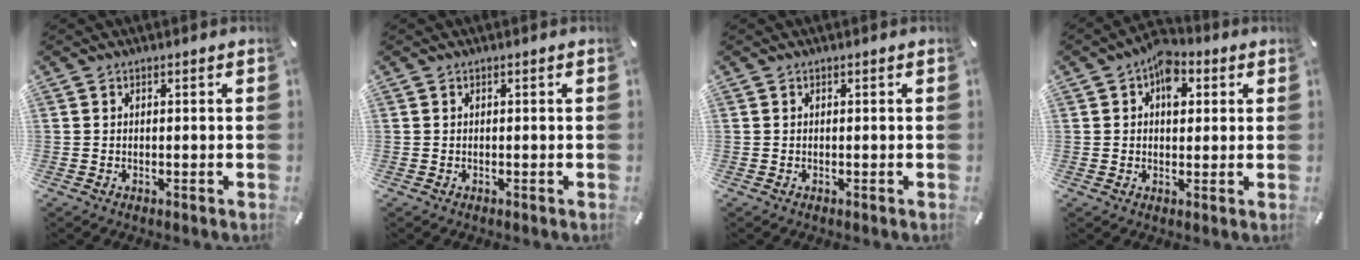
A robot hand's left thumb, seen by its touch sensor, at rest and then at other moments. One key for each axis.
{"total": 0.0}
{"total": 0.0}
{"total": 7.1, "fx": 2.4, "fy": 4.9, "fz": 4.5, "tx": -0.047, "ty": -0.004, "tz": 0.035}